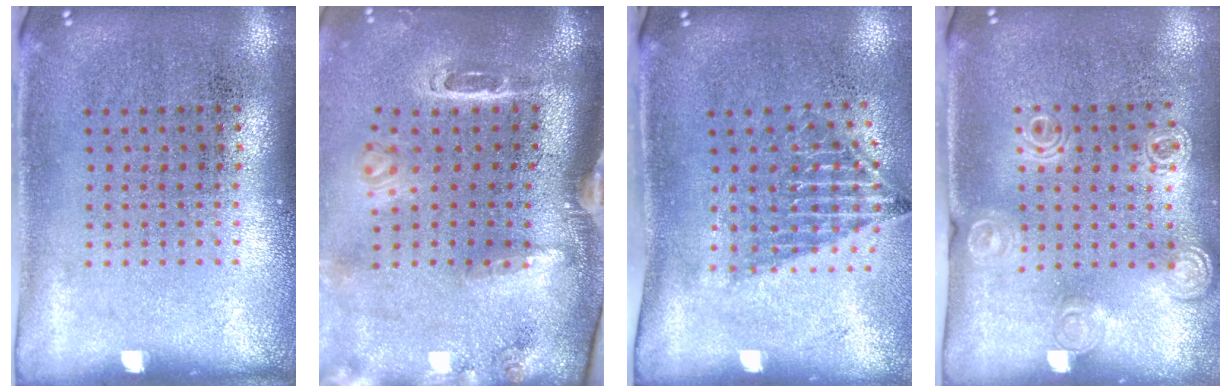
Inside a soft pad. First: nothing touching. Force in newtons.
{"total": 3.2, "press": 2.1, "slide": 2.4}
{"total": 1.5, "press": 1.1, "slide": 1.0}
{"total": 1.4, "press": 1.4, "slide": 0.1}